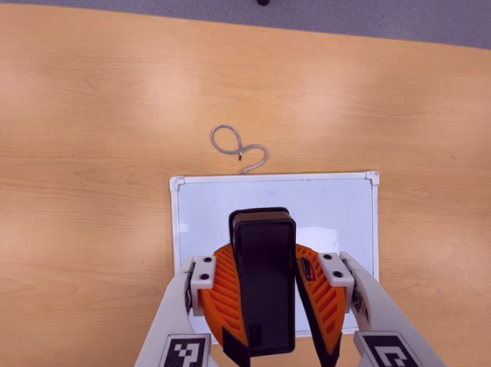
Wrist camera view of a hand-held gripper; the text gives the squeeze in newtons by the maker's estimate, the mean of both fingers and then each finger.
{"total": 10.1, "left": 10.4, "right": 9.8}